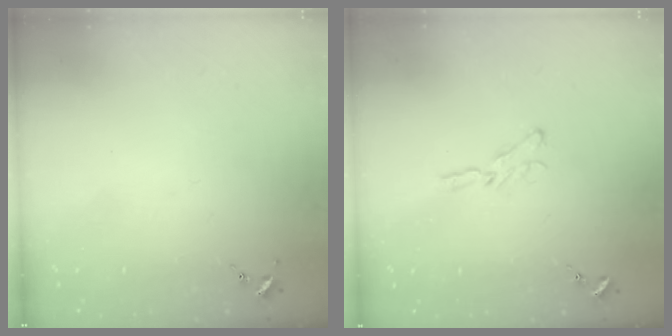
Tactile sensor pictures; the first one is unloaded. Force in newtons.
{"total": 5.6, "press": 5.6, "slide": 0.5}